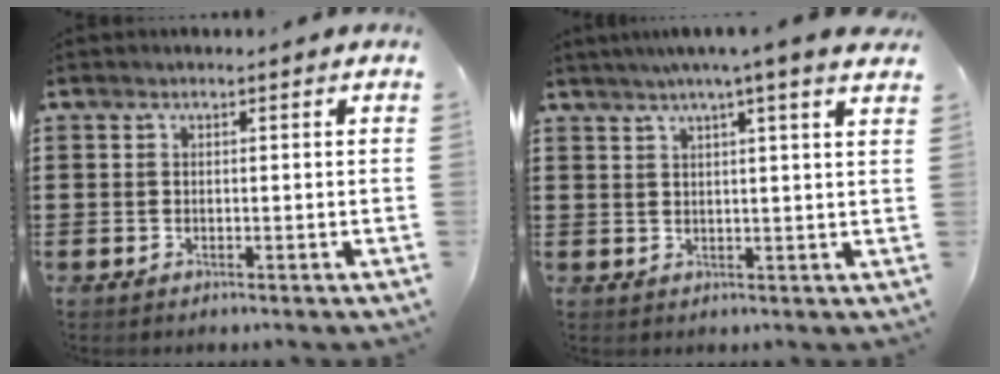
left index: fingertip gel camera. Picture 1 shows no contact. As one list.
[{"total": 4.0, "force": [3.0, -0.3, 2.7], "torque": [-0.054, -0.010, 0.048]}]